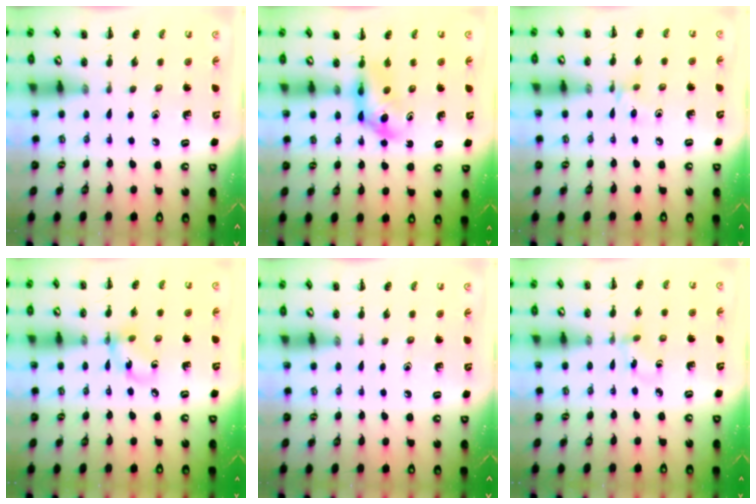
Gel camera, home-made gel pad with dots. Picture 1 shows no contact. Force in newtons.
{"total": 5.2, "press": 5.1, "slide": 1.1}
{"total": 4.6, "press": 4.3, "slide": 1.5}
{"total": 6.2, "press": 6.1, "slide": 0.8}
{"total": 0.0}
{"total": 2.8, "press": 2.5, "slide": 1.2}